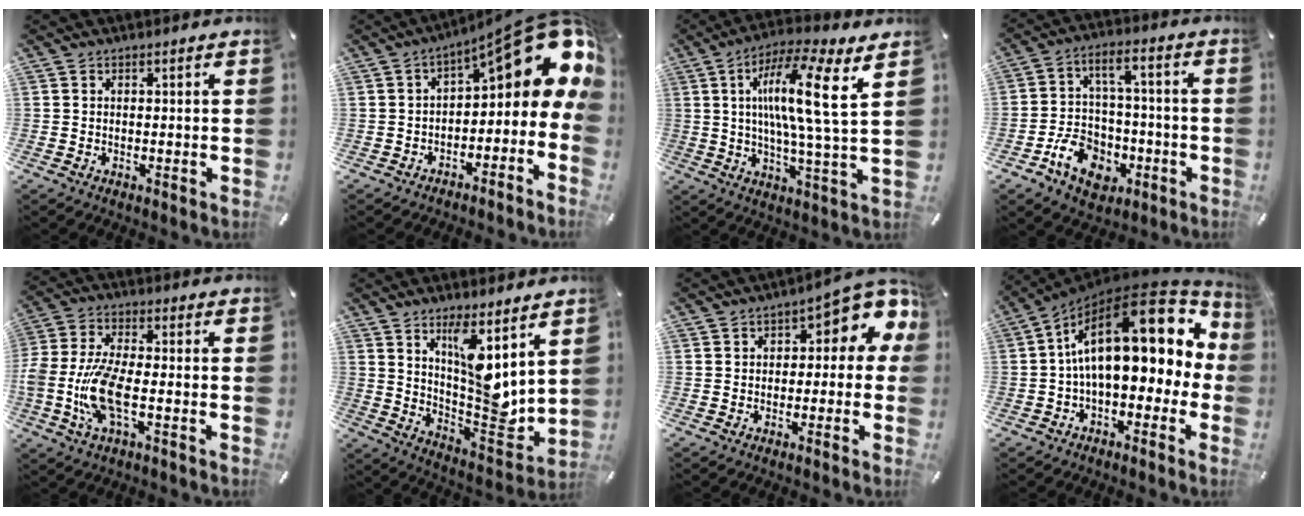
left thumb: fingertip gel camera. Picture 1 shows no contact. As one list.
[{"total": 14.3, "force": [6.9, 5.9, 11.0], "torque": [-0.135, -0.060, 0.114]}, {"total": 16.7, "force": [4.4, 2.0, 16.0], "torque": [-0.291, -0.011, 0.053]}, {"total": 11.3, "force": [-4.3, 8.6, 5.9], "torque": [-0.117, 0.032, -0.074]}, {"total": 12.5, "force": [-3.3, 4.8, 11.0], "torque": [-0.249, -0.016, -0.064]}, {"total": 11.6, "force": [5.8, 4.5, 9.0], "torque": [-0.135, -0.063, 0.108]}, {"total": 8.0, "force": [3.0, 4.5, 5.9], "torque": [-0.070, -0.022, 0.046]}, {"total": 24.6, "force": [5.5, 12.2, 20.7], "torque": [-0.341, -0.035, 0.095]}]